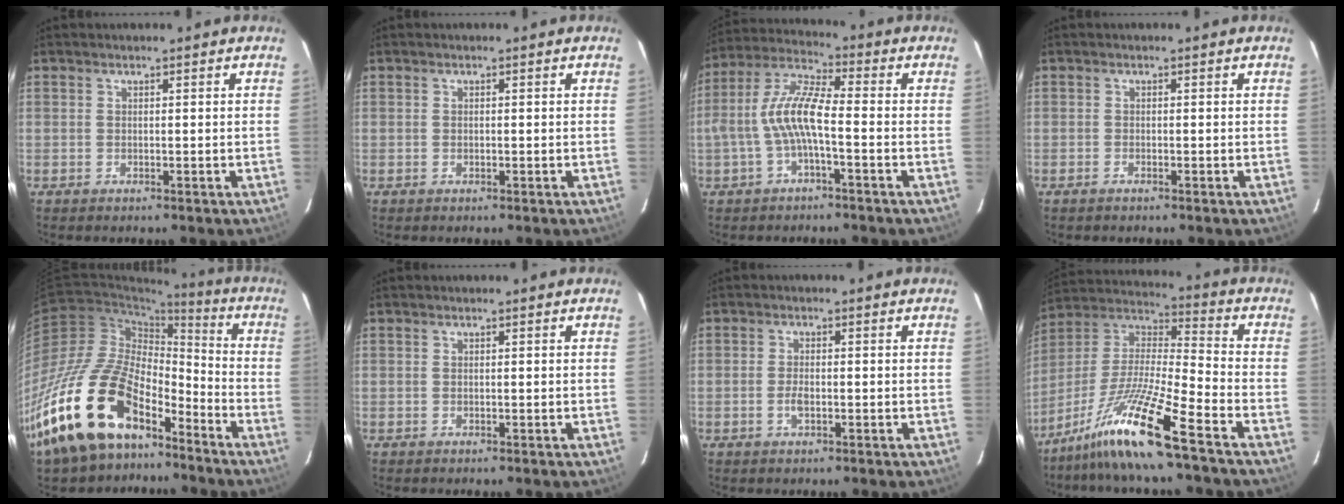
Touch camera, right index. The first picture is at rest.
{"total": 0.0}
{"total": 9.1, "force": [-2.1, 2.2, 8.6], "torque": [-0.190, 0.014, -0.038]}
{"total": 0.6, "force": [-0.6, 0.2, 0.3], "torque": [-0.008, -0.001, -0.013]}
{"total": 26.6, "force": [-18.1, 12.2, 15.3], "torque": [-0.316, -0.009, -0.318]}
{"total": 0.0}
{"total": 2.4, "force": [-0.8, 1.1, 2.0], "torque": [-0.041, 0.000, -0.016]}
{"total": 15.8, "force": [-10.9, 0.0, 11.4], "torque": [-0.232, -0.007, -0.214]}